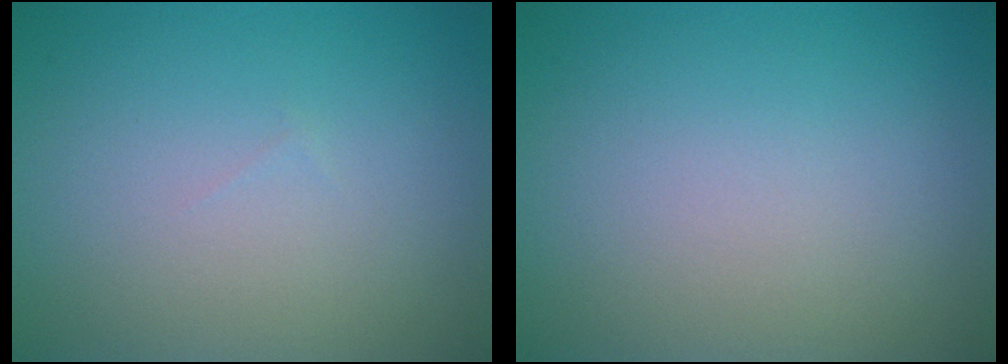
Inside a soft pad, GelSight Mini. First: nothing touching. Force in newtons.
{"total": 0.0}